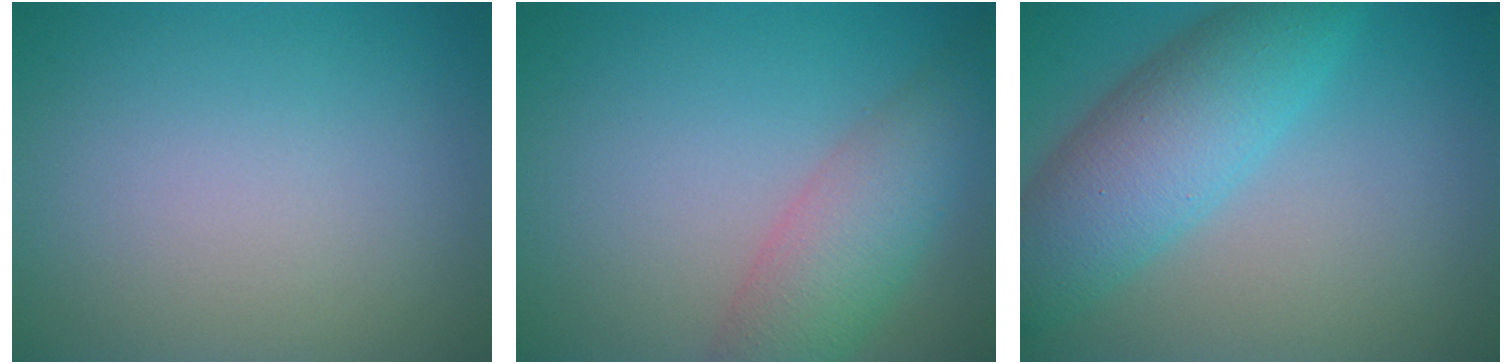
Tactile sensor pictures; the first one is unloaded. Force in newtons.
{"total": 5.0, "press": 5.0, "slide": 0.2}
{"total": 7.1, "press": 7.1, "slide": 0.2}